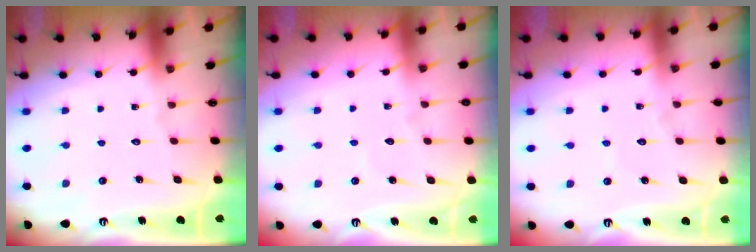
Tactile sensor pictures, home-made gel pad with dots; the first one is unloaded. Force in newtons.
{"total": 2.8, "press": 2.8, "slide": 0.3}
{"total": 3.1, "press": 3.1, "slide": 0.4}